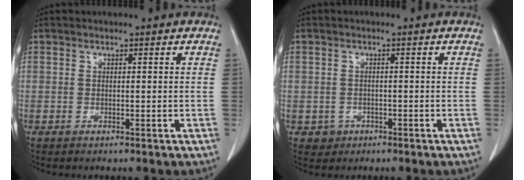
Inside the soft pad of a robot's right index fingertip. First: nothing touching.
{"total": 2.3, "force": [-0.9, 2.1, 0.1], "torque": [0.003, 0.010, -0.009]}